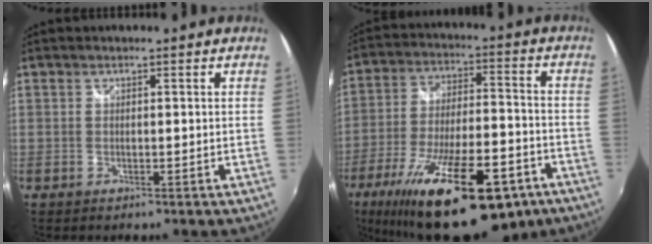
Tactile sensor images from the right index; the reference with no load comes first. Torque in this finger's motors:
{"motor_torque": [2.14, 0.00, 1.05, 0.21]}